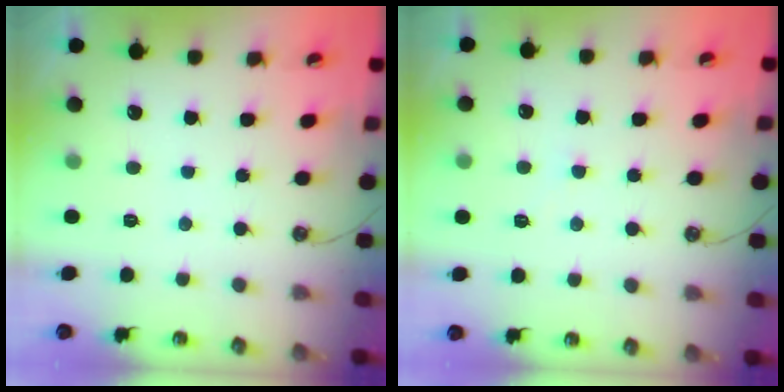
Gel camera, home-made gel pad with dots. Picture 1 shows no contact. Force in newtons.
{"total": 0.5, "press": 0.2, "slide": 0.5}